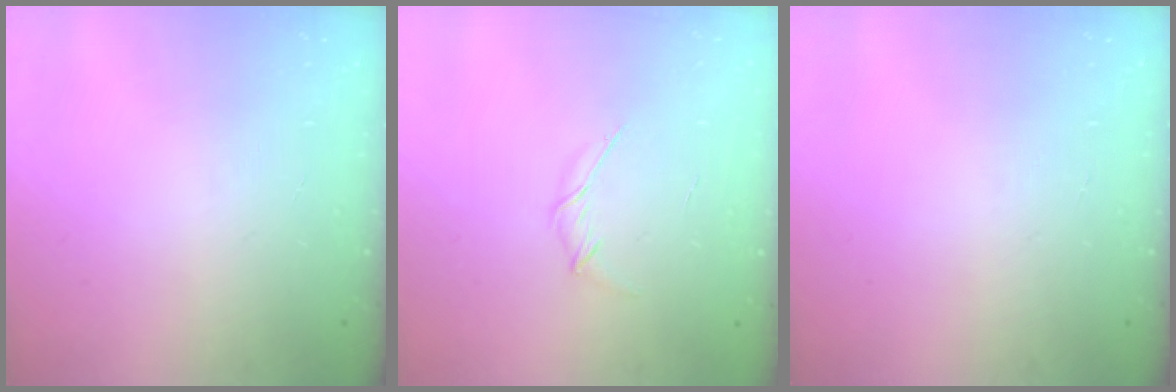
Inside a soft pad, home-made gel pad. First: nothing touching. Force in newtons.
{"total": 4.1, "press": 3.9, "slide": 1.1}
{"total": 0.0}